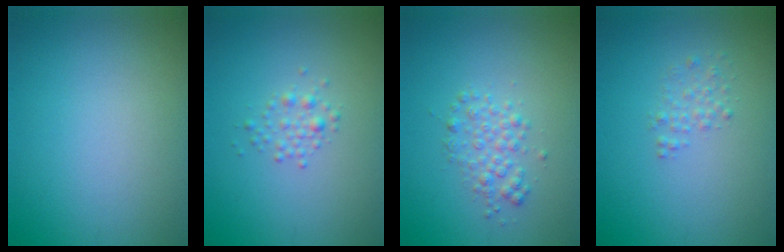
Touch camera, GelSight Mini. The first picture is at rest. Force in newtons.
{"total": 1.2, "press": 1.2, "slide": 0.1}
{"total": 2.0, "press": 2.0, "slide": 0.0}
{"total": 1.2, "press": 1.2, "slide": 0.0}